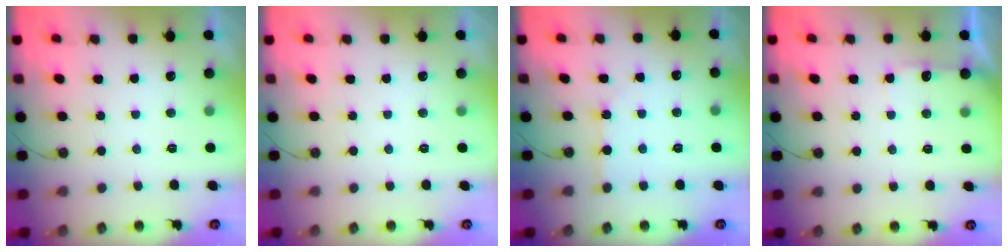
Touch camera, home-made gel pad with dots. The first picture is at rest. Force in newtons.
{"total": 0.0}
{"total": 2.7, "press": 2.7, "slide": 0.4}
{"total": 5.2, "press": 5.1, "slide": 0.7}